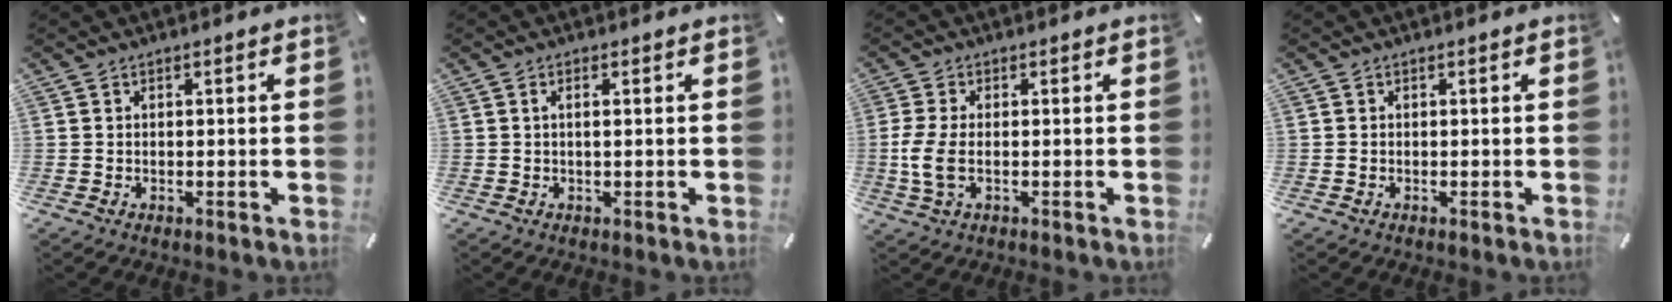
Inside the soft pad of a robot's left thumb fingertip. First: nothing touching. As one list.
[{"total": 1.6, "force": [0.2, 0.2, 1.5], "torque": [-0.029, -0.001, 0.002]}, {"total": 5.9, "force": [-0.8, 2.5, 5.3], "torque": [-0.121, -0.006, -0.017]}, {"total": 0.5, "force": [-0.2, 0.4, 0.3], "torque": [-0.005, 0.002, -0.004]}]